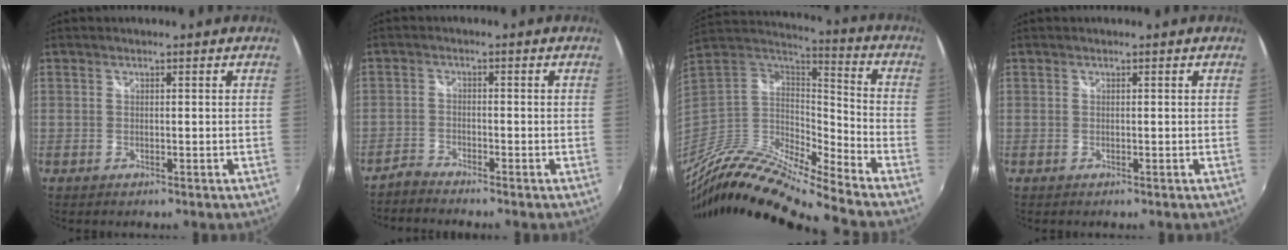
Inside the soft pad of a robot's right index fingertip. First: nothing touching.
{"total": 2.5, "force": [-2.5, 0.3, 0.1], "torque": [-0.010, -0.007, -0.056]}
{"total": 18.4, "force": [-14.9, 2.0, 10.7], "torque": [-0.205, -0.032, -0.294]}
{"total": 0.0}